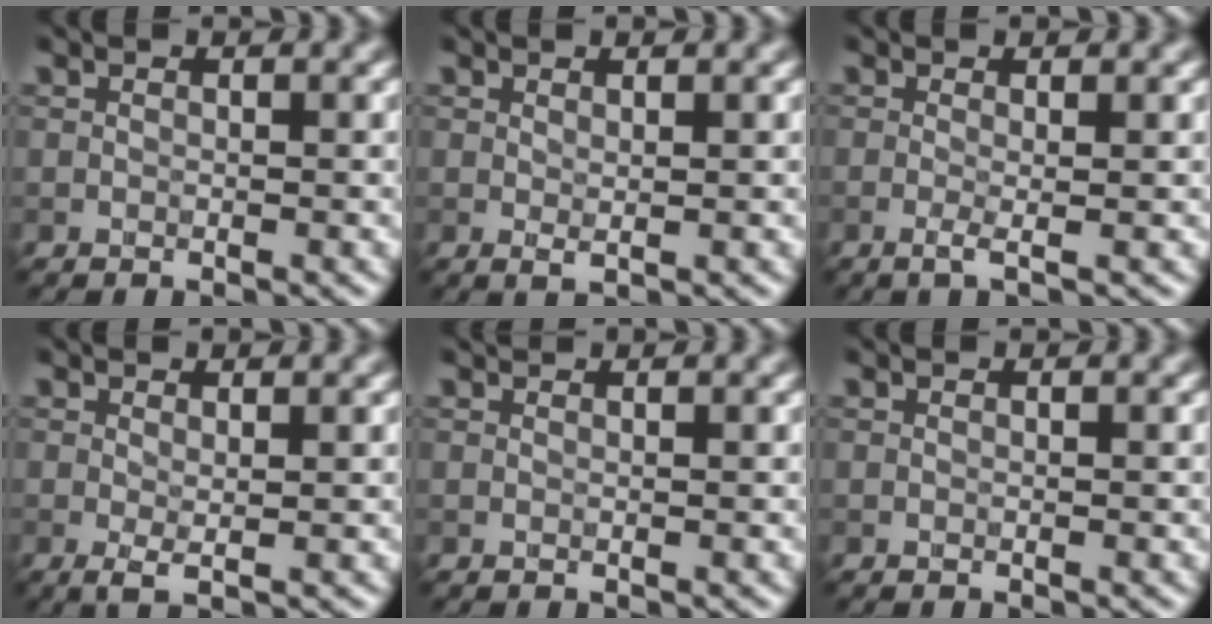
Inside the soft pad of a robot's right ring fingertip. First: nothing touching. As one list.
[{"total": 0.7, "force": [0.3, 0.2, 0.6], "torque": [-0.009, -0.002, 0.005]}, {"total": 1.3, "force": [-0.2, 0.1, 1.3], "torque": [-0.027, -0.006, -0.006]}, {"total": 1.2, "force": [0.1, 0.2, 1.1], "torque": [-0.024, -0.005, 0.002]}, {"total": 0.7, "force": [0.6, 0.1, 0.1], "torque": [-0.005, 0.000, 0.008]}, {"total": 0.0}]